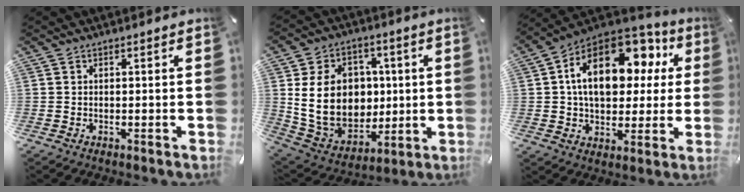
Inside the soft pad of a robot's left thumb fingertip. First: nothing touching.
{"total": 18.6, "force": [2.1, 15.3, 10.5], "torque": [-0.205, -0.008, 0.048]}
{"total": 21.3, "force": [6.7, 13.2, 15.3], "torque": [-0.252, -0.016, 0.114]}